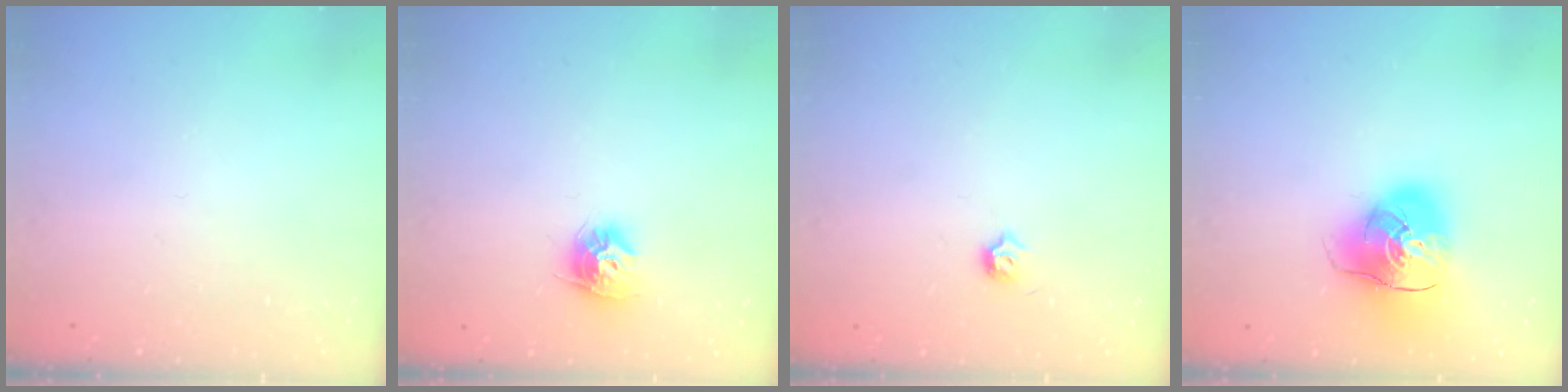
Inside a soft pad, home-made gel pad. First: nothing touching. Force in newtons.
{"total": 9.4, "press": 9.4, "slide": 0.6}
{"total": 3.5, "press": 3.5, "slide": 0.6}
{"total": 16.2, "press": 16.0, "slide": 2.6}